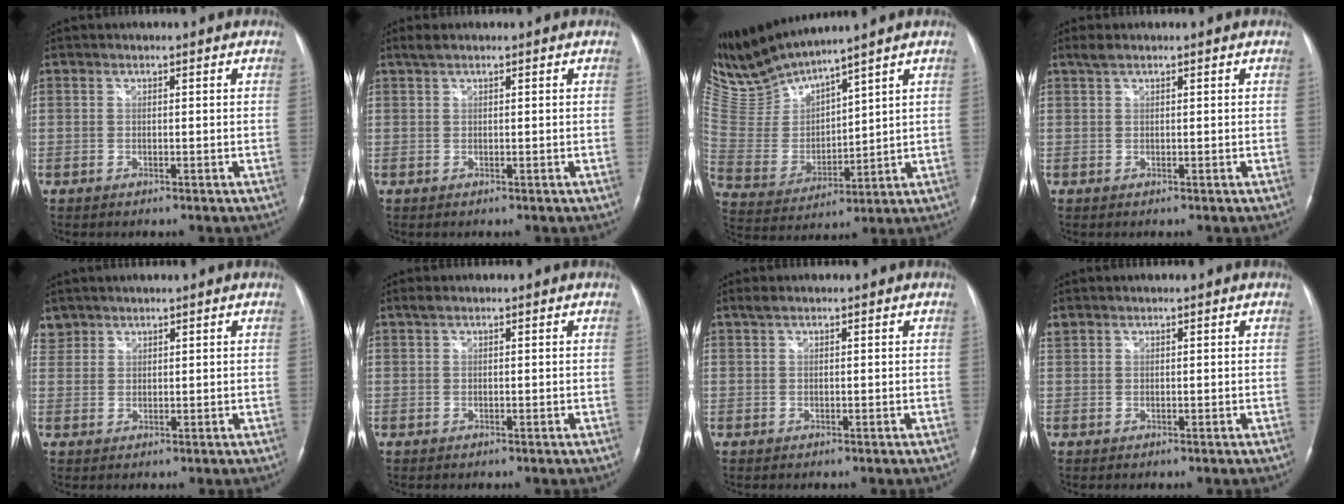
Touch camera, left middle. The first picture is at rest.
{"total": 1.4, "force": [1.1, 0.2, 0.8], "torque": [-0.022, 0.013, 0.024]}
{"total": 9.3, "force": [9.2, -0.7, 1.2], "torque": [-0.058, -0.006, 0.213]}
{"total": 1.4, "force": [1.1, 0.3, 0.8], "torque": [-0.022, 0.012, 0.026]}
{"total": 2.5, "force": [2.0, 1.4, -0.3], "torque": [0.013, 0.010, 0.039]}
{"total": 0.9, "force": [0.6, 0.2, 0.6], "torque": [-0.018, 0.016, 0.013]}
{"total": 1.0, "force": [0.8, 0.2, 0.6], "torque": [-0.018, 0.014, 0.019]}
{"total": 0.9, "force": [0.8, 0.5, 0.1], "torque": [-0.007, 0.017, 0.018]}